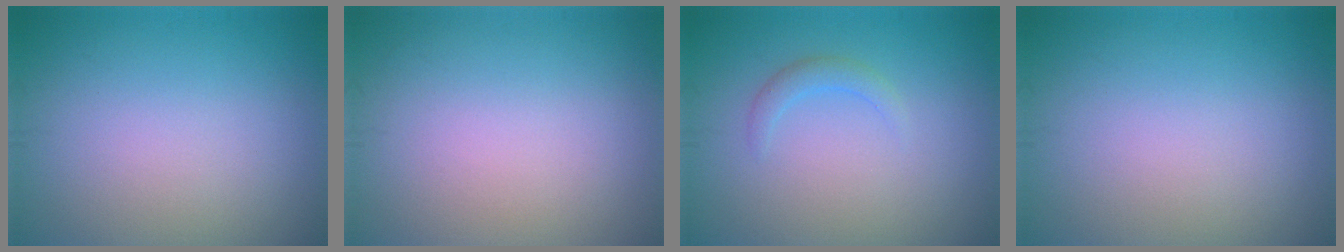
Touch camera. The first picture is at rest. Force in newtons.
{"total": 0.0}
{"total": 1.3, "press": 1.3, "slide": 0.1}
{"total": 0.0}